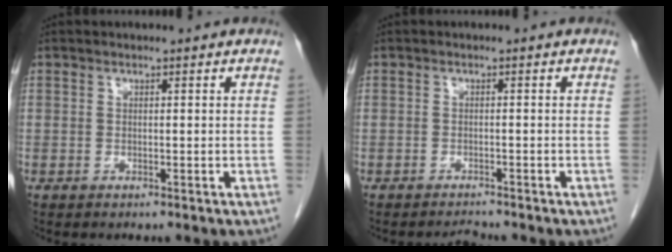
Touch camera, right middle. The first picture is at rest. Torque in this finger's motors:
{"motor_torque": [0.00, 0.00, -0.01, -0.01]}